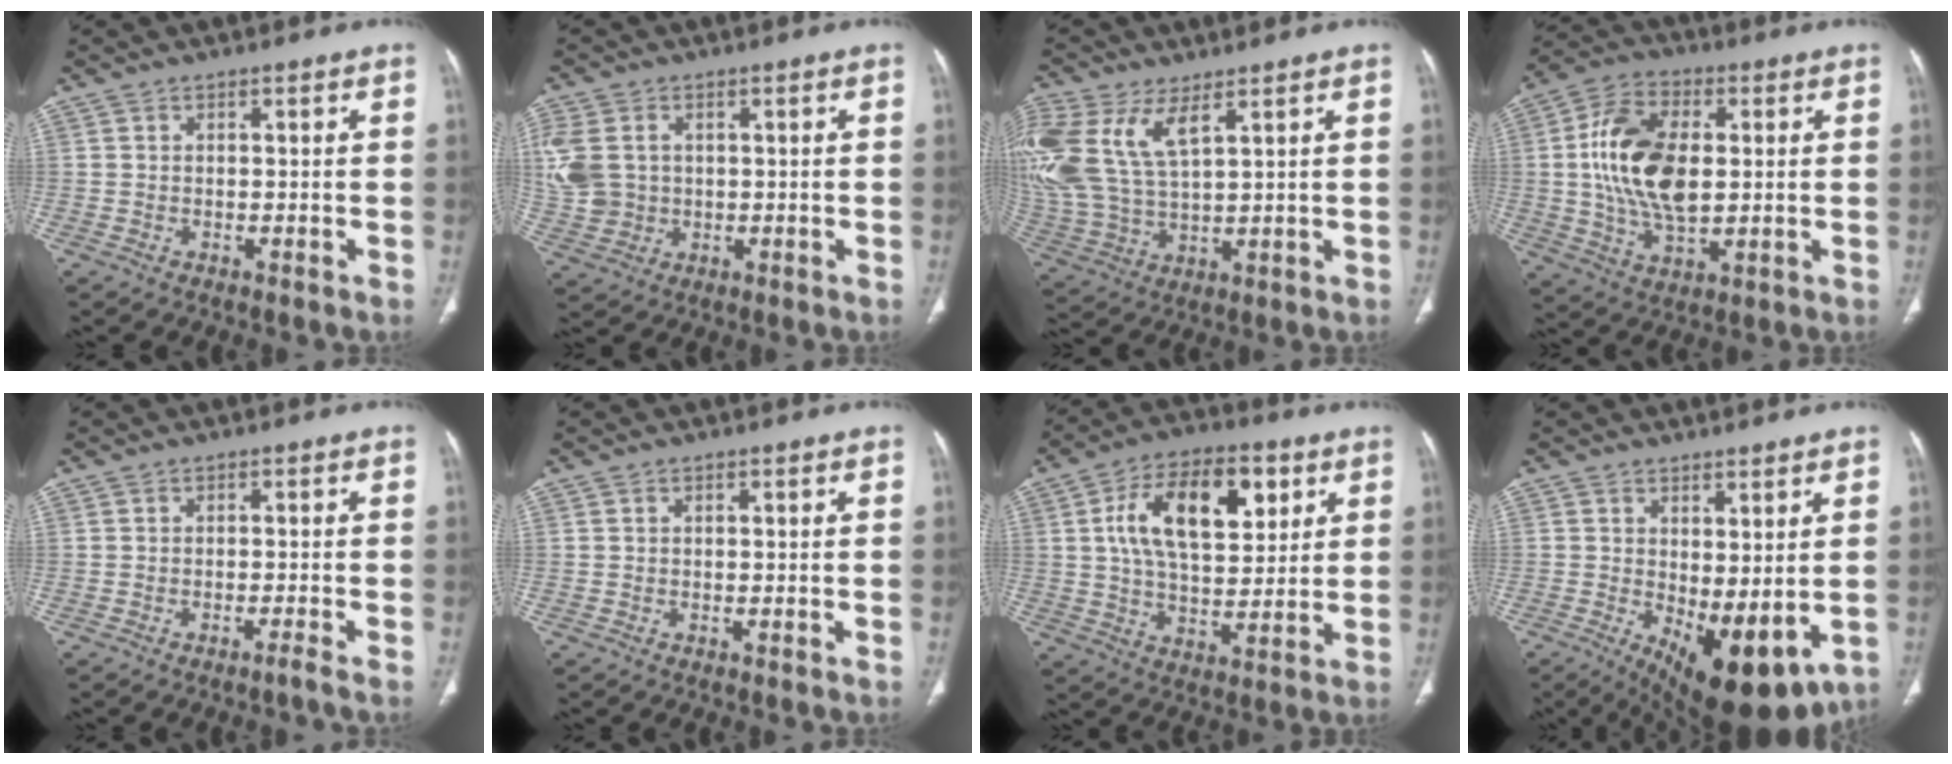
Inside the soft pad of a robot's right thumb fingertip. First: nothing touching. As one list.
[{"total": 11.5, "force": [1.8, 9.1, 6.7], "torque": [-0.169, -0.001, 0.046]}, {"total": 17.8, "force": [7.7, 8.8, 13.5], "torque": [-0.329, -0.008, 0.160]}, {"total": 16.4, "force": [1.4, 9.4, 13.4], "torque": [-0.249, 0.005, 0.027]}, {"total": 1.2, "force": [-0.9, -0.4, 0.6], "torque": [-0.014, 0.005, -0.017]}, {"total": 0.0}, {"total": 17.5, "force": [5.6, 9.4, 13.7], "torque": [-0.201, -0.006, 0.094]}, {"total": 11.9, "force": [-1.4, 5.1, 10.7], "torque": [-0.152, -0.021, 0.000]}]